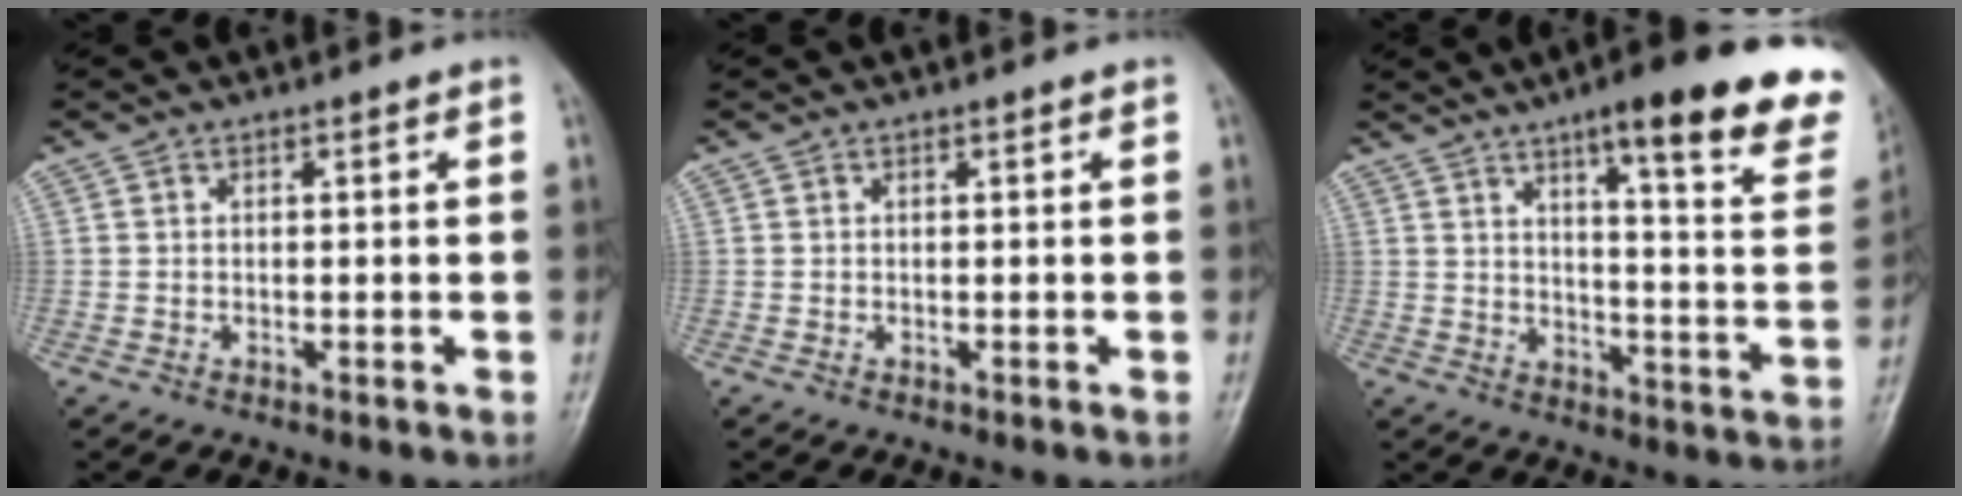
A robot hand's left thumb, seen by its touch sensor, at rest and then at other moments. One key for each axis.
{"total": 0.0}
{"total": 23.0, "fx": 14.9, "fy": 4.8, "fz": 16.8, "tx": -0.190, "ty": -0.056, "tz": 0.189}